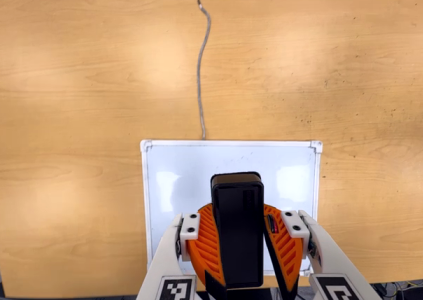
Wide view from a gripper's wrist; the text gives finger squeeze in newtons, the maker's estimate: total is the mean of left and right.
{"total": 11.9, "left": 11.7, "right": 12.1}